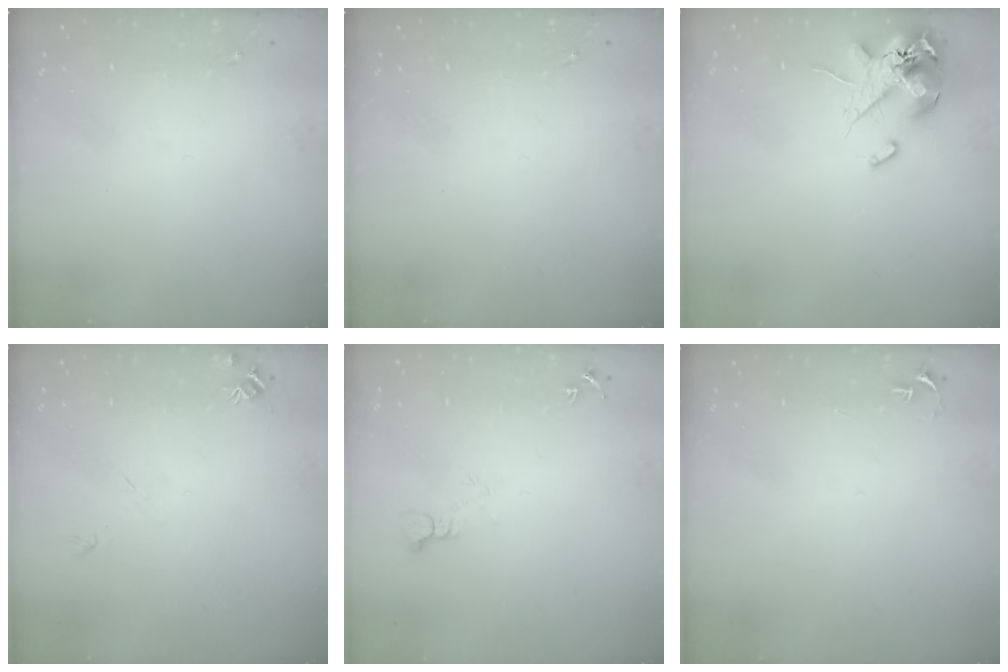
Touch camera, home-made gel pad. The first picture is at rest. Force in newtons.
{"total": 0.0}
{"total": 13.4, "press": 13.2, "slide": 2.3}
{"total": 5.5, "press": 5.5, "slide": 0.7}
{"total": 4.5, "press": 4.5, "slide": 0.3}
{"total": 2.7, "press": 2.7, "slide": 0.3}